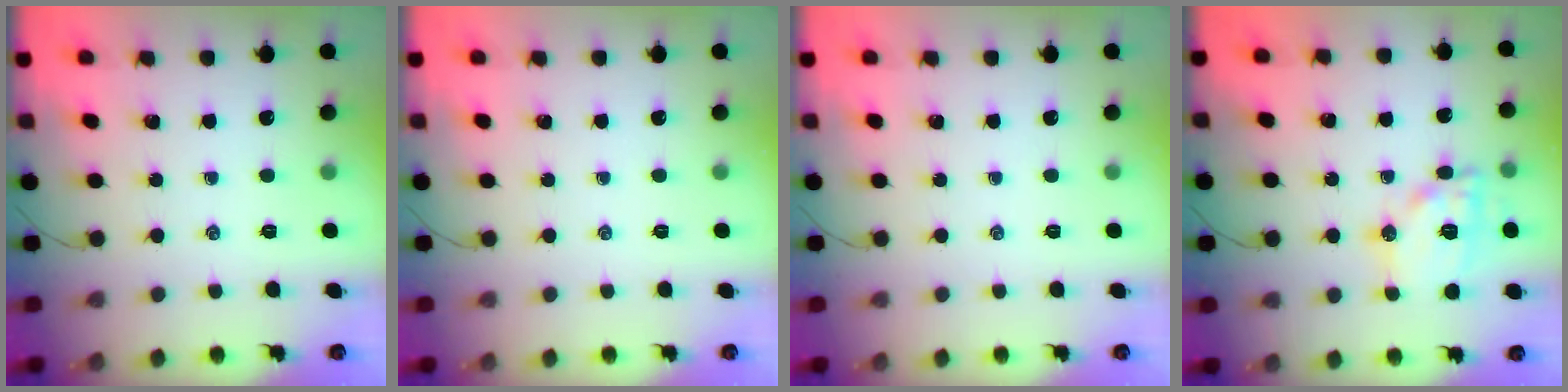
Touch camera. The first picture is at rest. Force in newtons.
{"total": 0.0}
{"total": 0.0}
{"total": 14.4, "press": 14.4, "slide": 1.1}